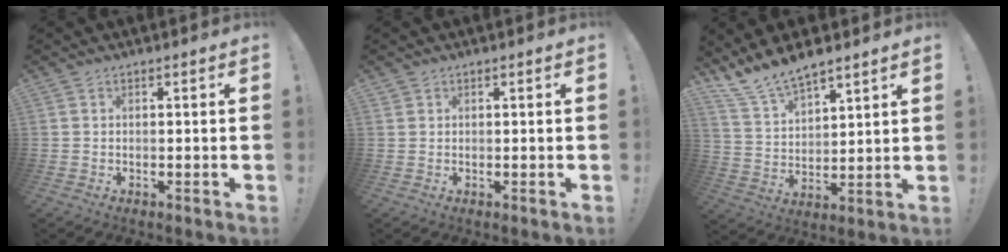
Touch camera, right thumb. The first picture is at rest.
{"total": 0.8, "force": [0.6, 0.5, 0.1], "torque": [-0.001, -0.001, 0.012]}
{"total": 10.5, "force": [9.6, 2.8, 3.1], "torque": [-0.078, -0.070, 0.183]}